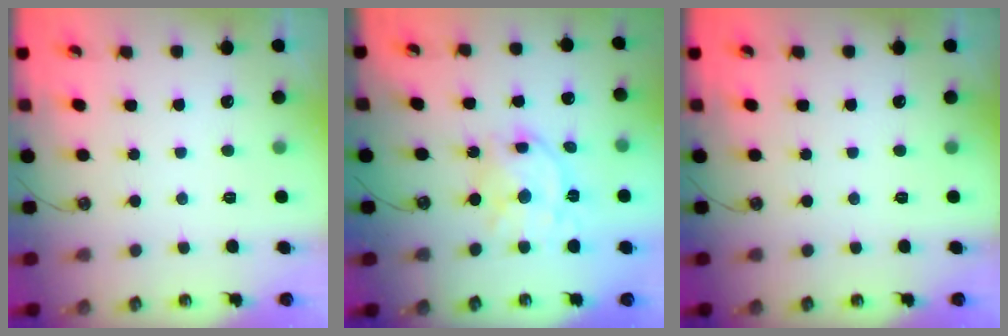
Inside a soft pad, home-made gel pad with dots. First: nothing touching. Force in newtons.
{"total": 14.0, "press": 14.0, "slide": 0.9}
{"total": 0.0}